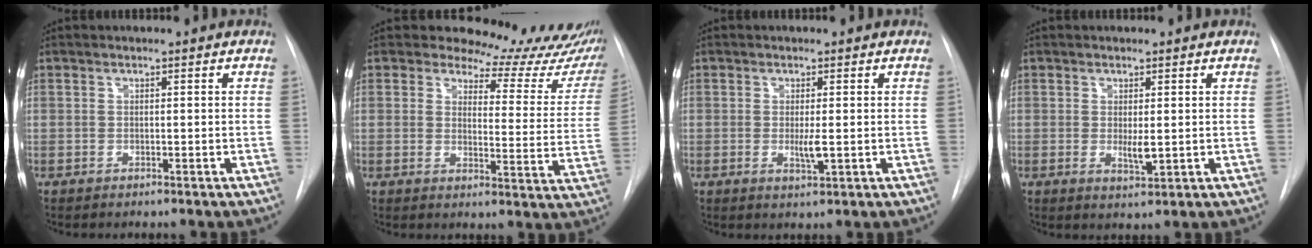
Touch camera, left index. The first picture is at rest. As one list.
[{"total": 19.1, "force": [17.9, 5.7, 3.5], "torque": [0.000, -0.091, 0.175]}, {"total": 2.2, "force": [0.0, 0.3, 2.2], "torque": [-0.041, -0.006, 0.001]}, {"total": 2.4, "force": [0.3, 0.7, 2.2], "torque": [-0.039, -0.008, 0.010]}]